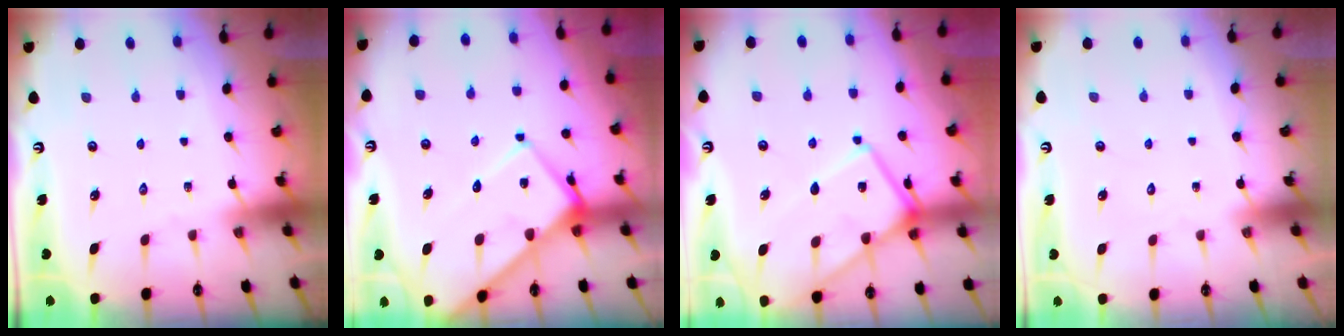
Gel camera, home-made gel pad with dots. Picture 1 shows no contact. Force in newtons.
{"total": 11.1, "press": 11.1, "slide": 1.0}
{"total": 12.3, "press": 12.3, "slide": 0.9}
{"total": 1.6, "press": 1.6, "slide": 0.1}